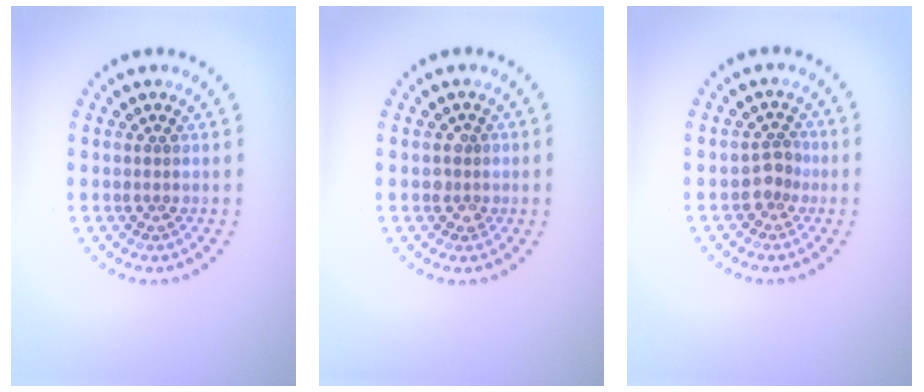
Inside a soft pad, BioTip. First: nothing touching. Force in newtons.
{"total": 1.1, "press": 1.1, "slide": 0.4}
{"total": 1.7, "press": 1.4, "slide": 1.0}